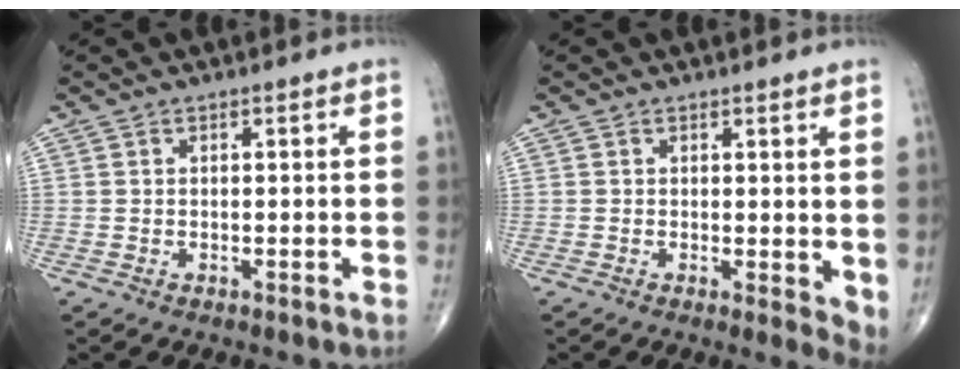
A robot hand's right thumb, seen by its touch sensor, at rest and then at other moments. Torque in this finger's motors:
{"motor_torque": [-0.31, 0.39, 0.06, -0.06, 0.02]}